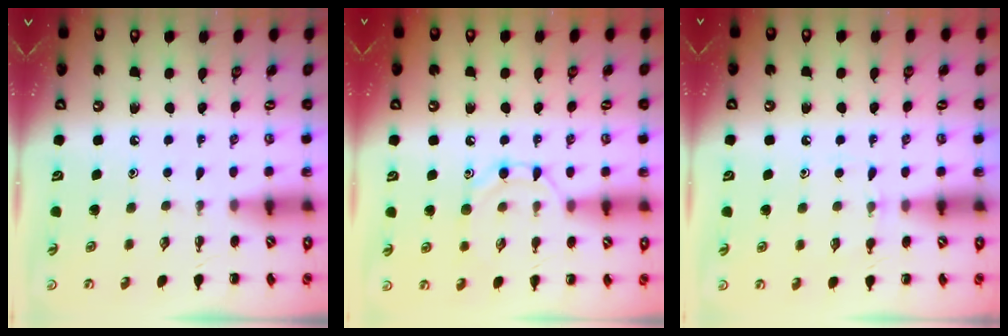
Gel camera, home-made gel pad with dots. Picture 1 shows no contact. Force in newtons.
{"total": 8.2, "press": 8.1, "slide": 1.2}
{"total": 5.6, "press": 5.5, "slide": 1.1}